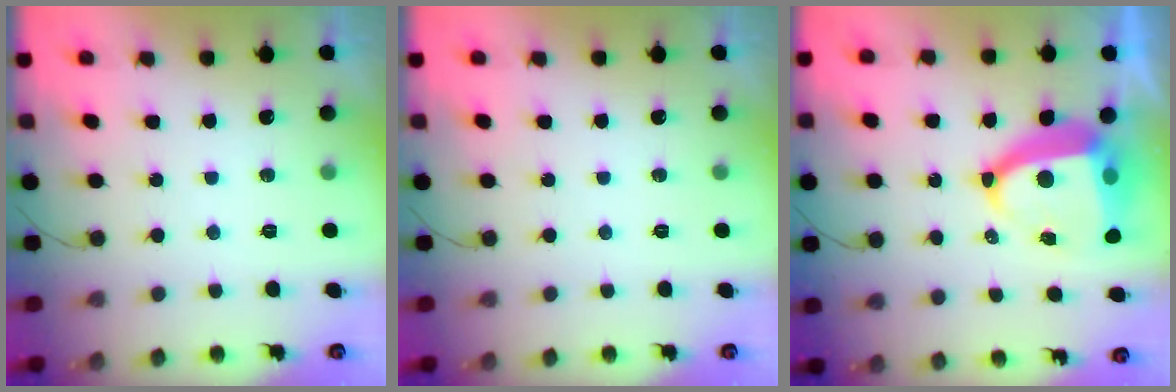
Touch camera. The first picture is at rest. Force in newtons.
{"total": 0.0}
{"total": 12.8, "press": 12.8, "slide": 1.5}